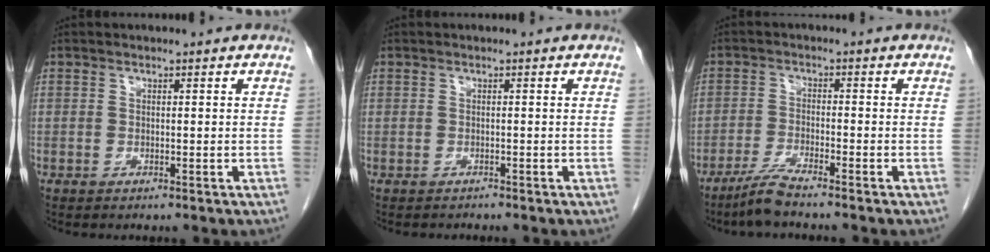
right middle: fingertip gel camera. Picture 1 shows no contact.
{"total": 0.7, "force": [-0.6, 0.2, -0.2], "torque": [-0.008, -0.004, -0.012]}
{"total": 4.2, "force": [-3.5, -0.4, 2.2], "torque": [-0.048, -0.014, -0.075]}